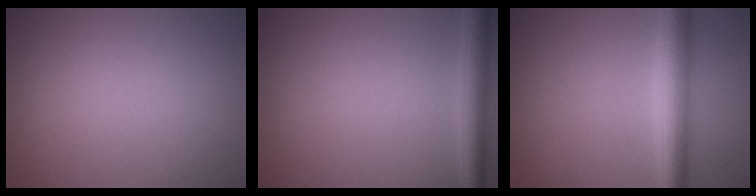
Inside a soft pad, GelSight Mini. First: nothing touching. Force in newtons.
{"total": 3.0, "press": 3.0, "slide": 0.1}
{"total": 4.8, "press": 4.8, "slide": 0.1}